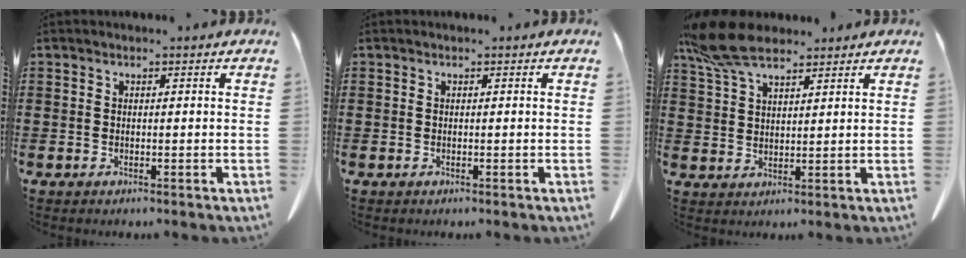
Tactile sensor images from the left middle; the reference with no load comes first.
{"total": 0.0}
{"total": 8.8, "force": [6.5, 2.9, 5.3], "torque": [-0.132, -0.008, 0.120]}